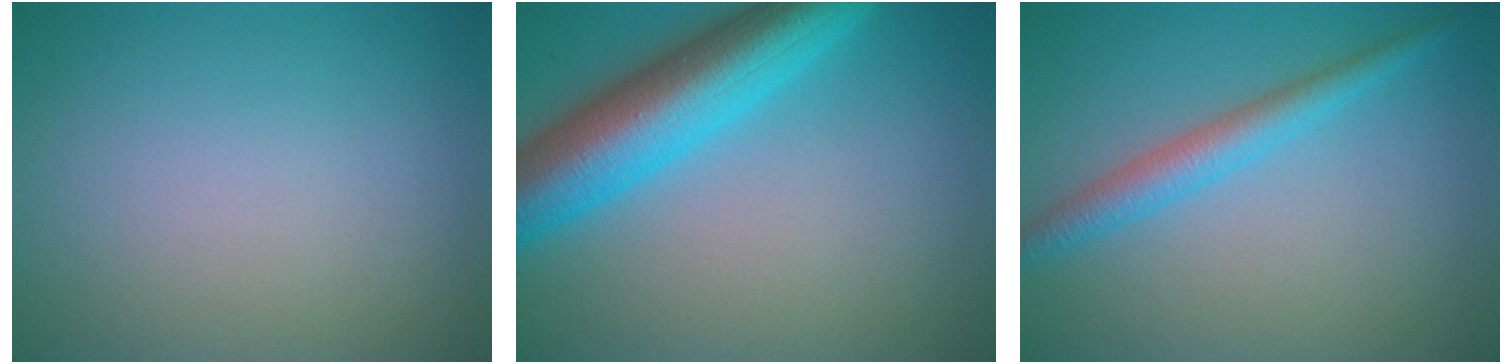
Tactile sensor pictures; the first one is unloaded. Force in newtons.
{"total": 9.0, "press": 9.0, "slide": 0.4}
{"total": 3.0, "press": 3.0, "slide": 0.2}